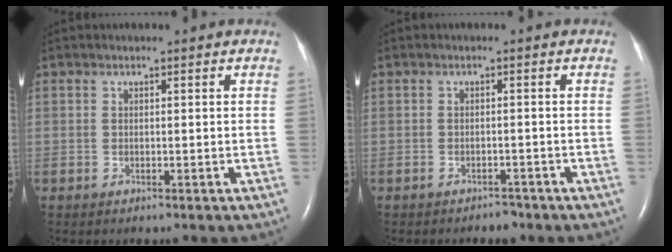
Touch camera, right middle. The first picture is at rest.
{"total": 1.8, "force": [-1.6, 0.7, 0.4], "torque": [-0.012, -0.002, -0.019]}